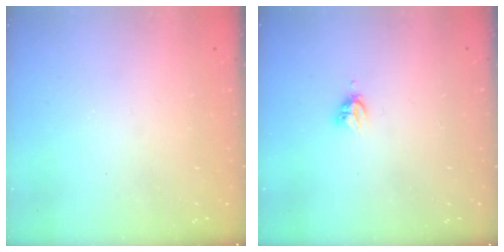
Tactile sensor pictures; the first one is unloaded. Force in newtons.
{"total": 3.6, "press": 3.6, "slide": 0.5}